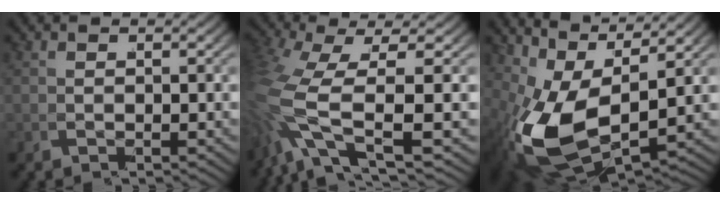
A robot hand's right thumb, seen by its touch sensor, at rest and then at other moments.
{"total": 8.0, "force": [0.1, 3.6, 7.1], "torque": [-0.196, -0.036, 0.025]}
{"total": 11.7, "force": [0.3, 6.7, 9.6], "torque": [-0.217, -0.053, 0.035]}